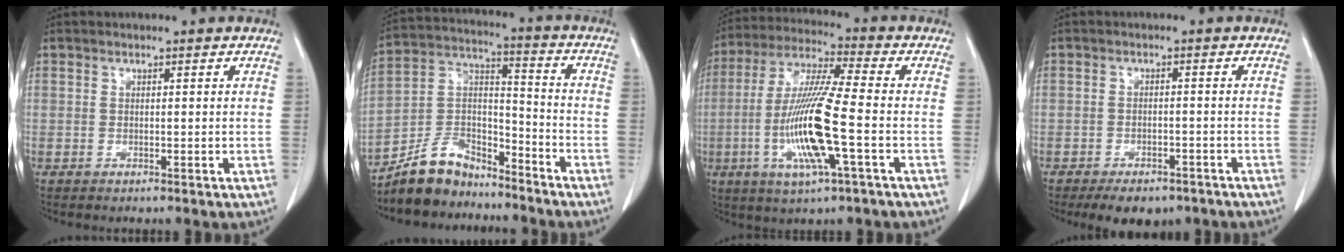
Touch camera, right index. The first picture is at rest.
{"total": 10.6, "force": [-9.4, 4.0, 2.7], "torque": [-0.059, 0.029, -0.177]}
{"total": 14.6, "force": [-3.5, 0.7, 14.2], "torque": [-0.294, -0.012, -0.068]}
{"total": 7.1, "force": [-5.4, 3.6, 3.0], "torque": [-0.032, 0.002, -0.071]}